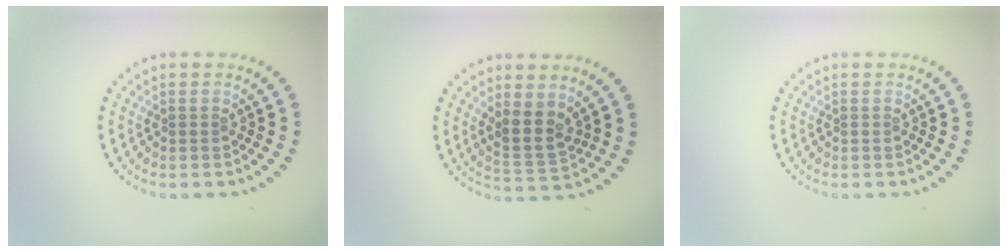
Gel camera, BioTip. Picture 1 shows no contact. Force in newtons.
{"total": 3.2, "press": 2.7, "slide": 1.7}
{"total": 0.0}